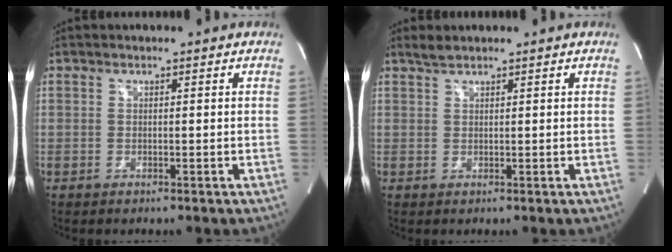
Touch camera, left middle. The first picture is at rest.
{"total": 1.3, "force": [1.2, 0.0, 0.4], "torque": [-0.012, 0.008, 0.028]}